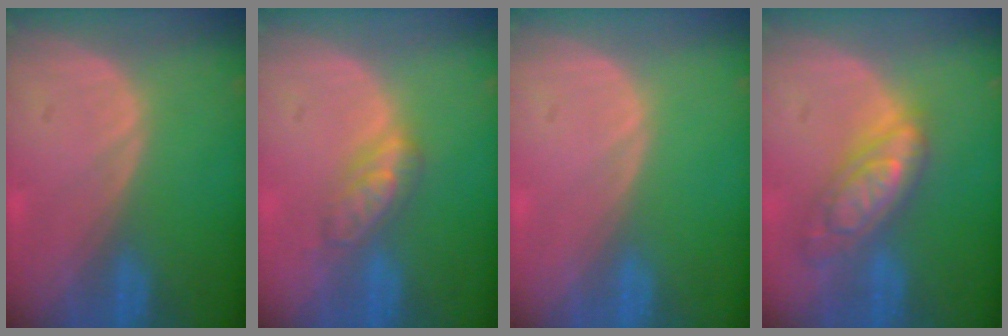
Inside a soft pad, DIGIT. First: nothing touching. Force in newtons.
{"total": 4.8, "press": 4.5, "slide": 1.6}
{"total": 0.0}
{"total": 7.4, "press": 7.4, "slide": 0.5}